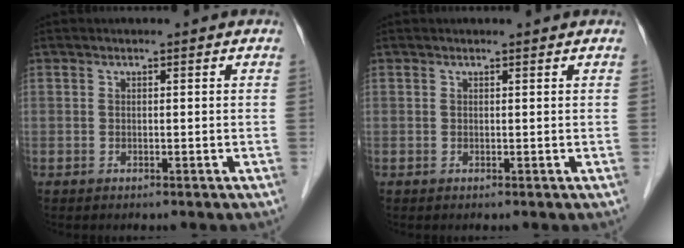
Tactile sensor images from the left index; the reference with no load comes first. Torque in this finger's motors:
{"motor_torque": [0.01, 0.02, -0.04, 0.01]}